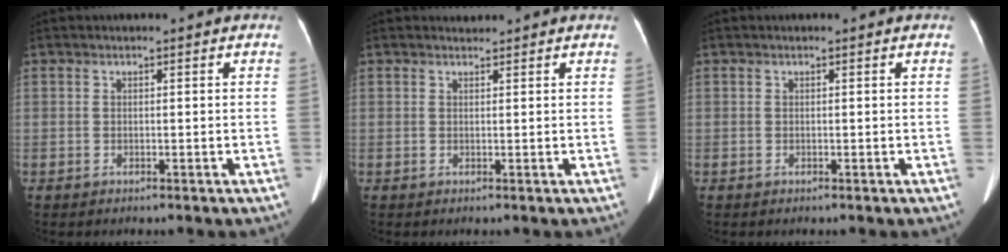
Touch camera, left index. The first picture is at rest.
{"total": 0.7, "force": [0.6, 0.0, -0.2], "torque": [-0.006, -0.001, 0.010]}
{"total": 0.0}